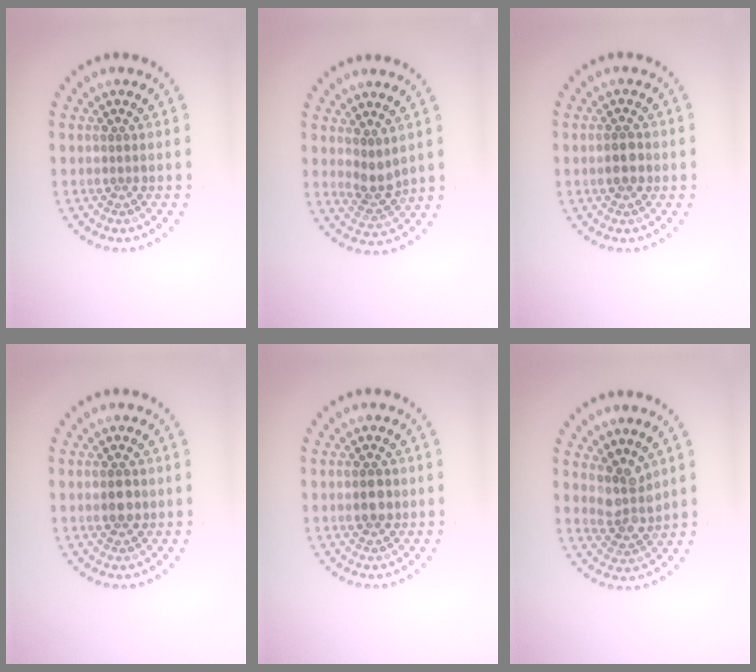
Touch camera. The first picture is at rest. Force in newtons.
{"total": 2.3, "press": 2.0, "slide": 1.1}
{"total": 1.9, "press": 1.9, "slide": 0.3}
{"total": 1.9, "press": 1.9, "slide": 0.1}
{"total": 1.9, "press": 1.9, "slide": 0.1}
{"total": 3.3, "press": 2.9, "slide": 1.7}